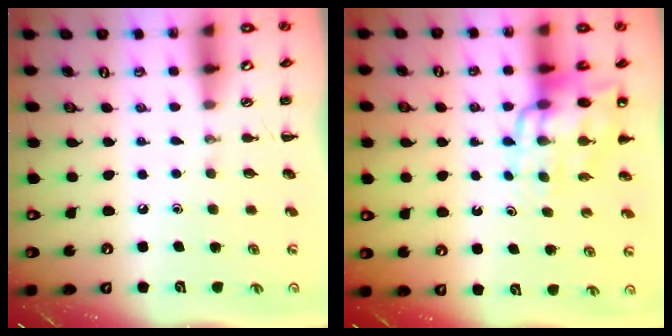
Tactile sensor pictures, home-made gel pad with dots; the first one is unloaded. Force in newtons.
{"total": 13.6, "press": 13.2, "slide": 3.4}